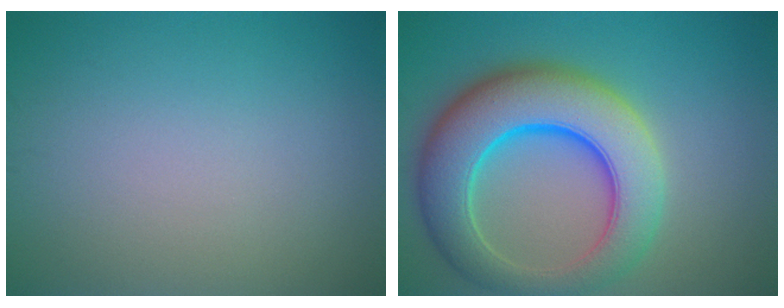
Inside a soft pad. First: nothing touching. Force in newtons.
{"total": 10.5, "press": 10.5, "slide": 0.2}